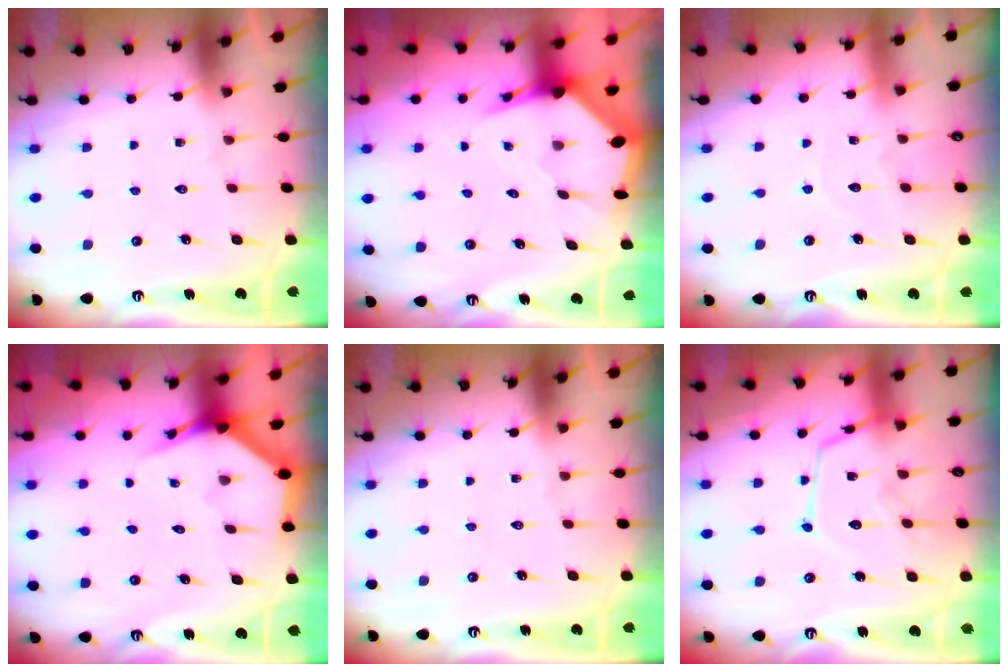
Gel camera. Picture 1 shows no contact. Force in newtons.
{"total": 4.4, "press": 4.4, "slide": 0.6}
{"total": 4.8, "press": 4.8, "slide": 0.1}
{"total": 3.8, "press": 3.8, "slide": 0.2}
{"total": 0.0}
{"total": 14.5, "press": 14.4, "slide": 1.3}